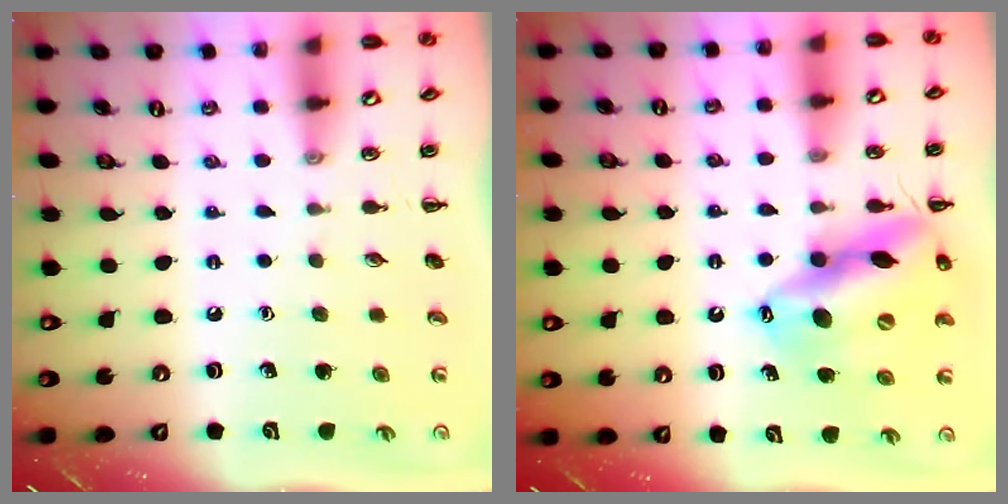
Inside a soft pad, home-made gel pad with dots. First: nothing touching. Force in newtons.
{"total": 16.8, "press": 16.3, "slide": 4.1}